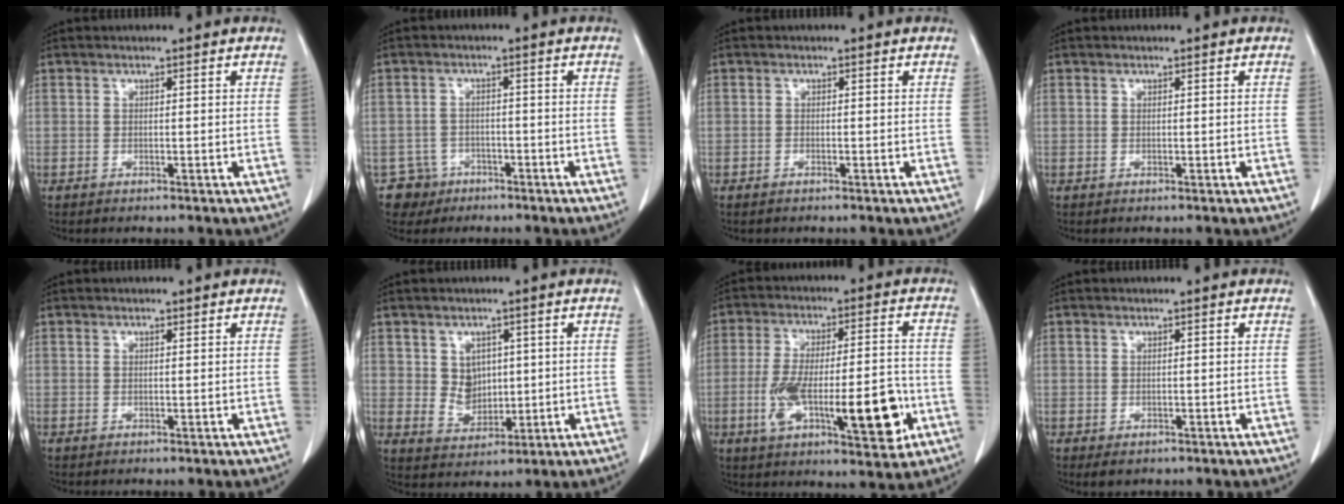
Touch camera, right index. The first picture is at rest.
{"total": 4.9, "force": [-2.7, 4.0, -0.3], "torque": [0.011, 0.011, -0.042]}
{"total": 0.8, "force": [-0.5, 0.4, 0.5], "torque": [-0.009, 0.000, -0.006]}
{"total": 0.0}
{"total": 0.5, "force": [0.3, 0.3, 0.3], "torque": [-0.007, 0.000, 0.006]}
{"total": 5.3, "force": [1.0, 4.4, 2.9], "torque": [-0.047, 0.008, 0.033]}
{"total": 17.3, "force": [-4.9, 4.6, 16.0], "torque": [-0.261, 0.010, -0.067]}
{"total": 1.8, "force": [-0.6, 1.4, 1.0], "torque": [-0.016, -0.002, 0.003]}